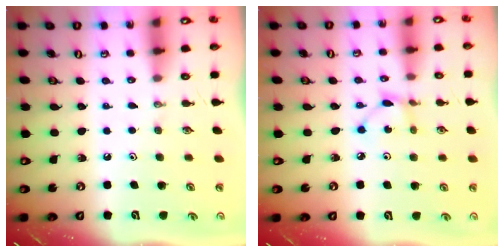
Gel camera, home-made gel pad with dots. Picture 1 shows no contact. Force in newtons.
{"total": 2.2, "press": 2.2, "slide": 0.2}